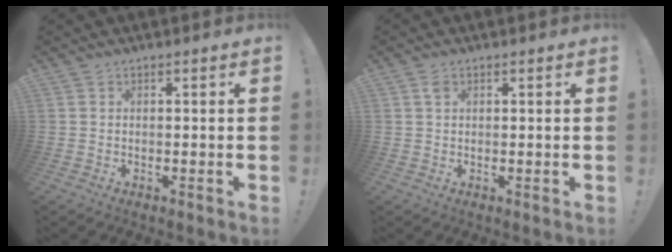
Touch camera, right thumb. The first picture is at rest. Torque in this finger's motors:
{"motor_torque": [0.26, 0.56, 0.23, 0.00, 0.09]}